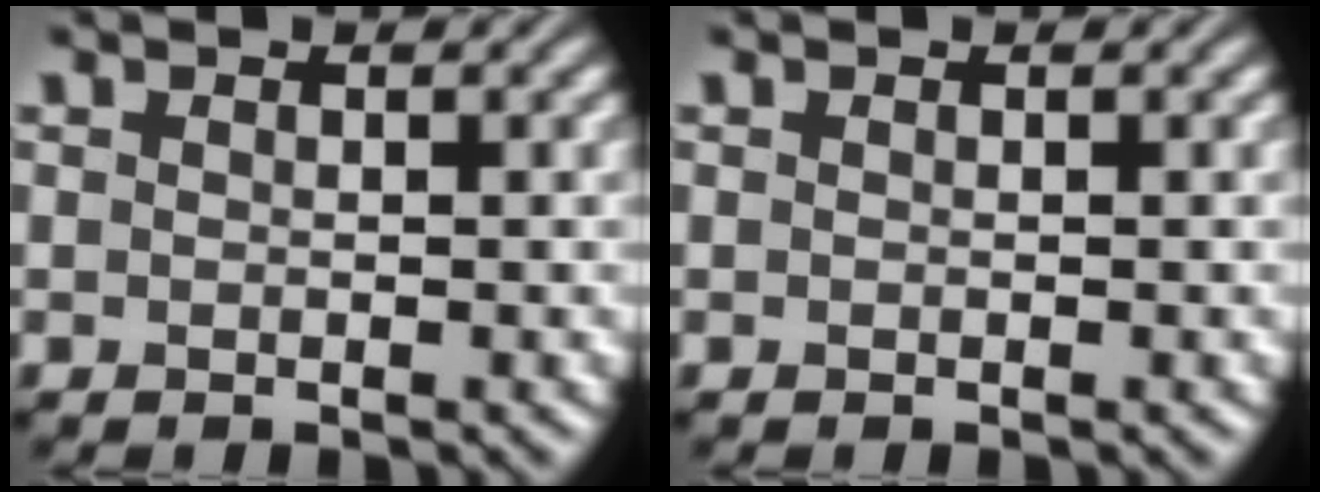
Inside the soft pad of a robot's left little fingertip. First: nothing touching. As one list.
[{"total": 0.0}]